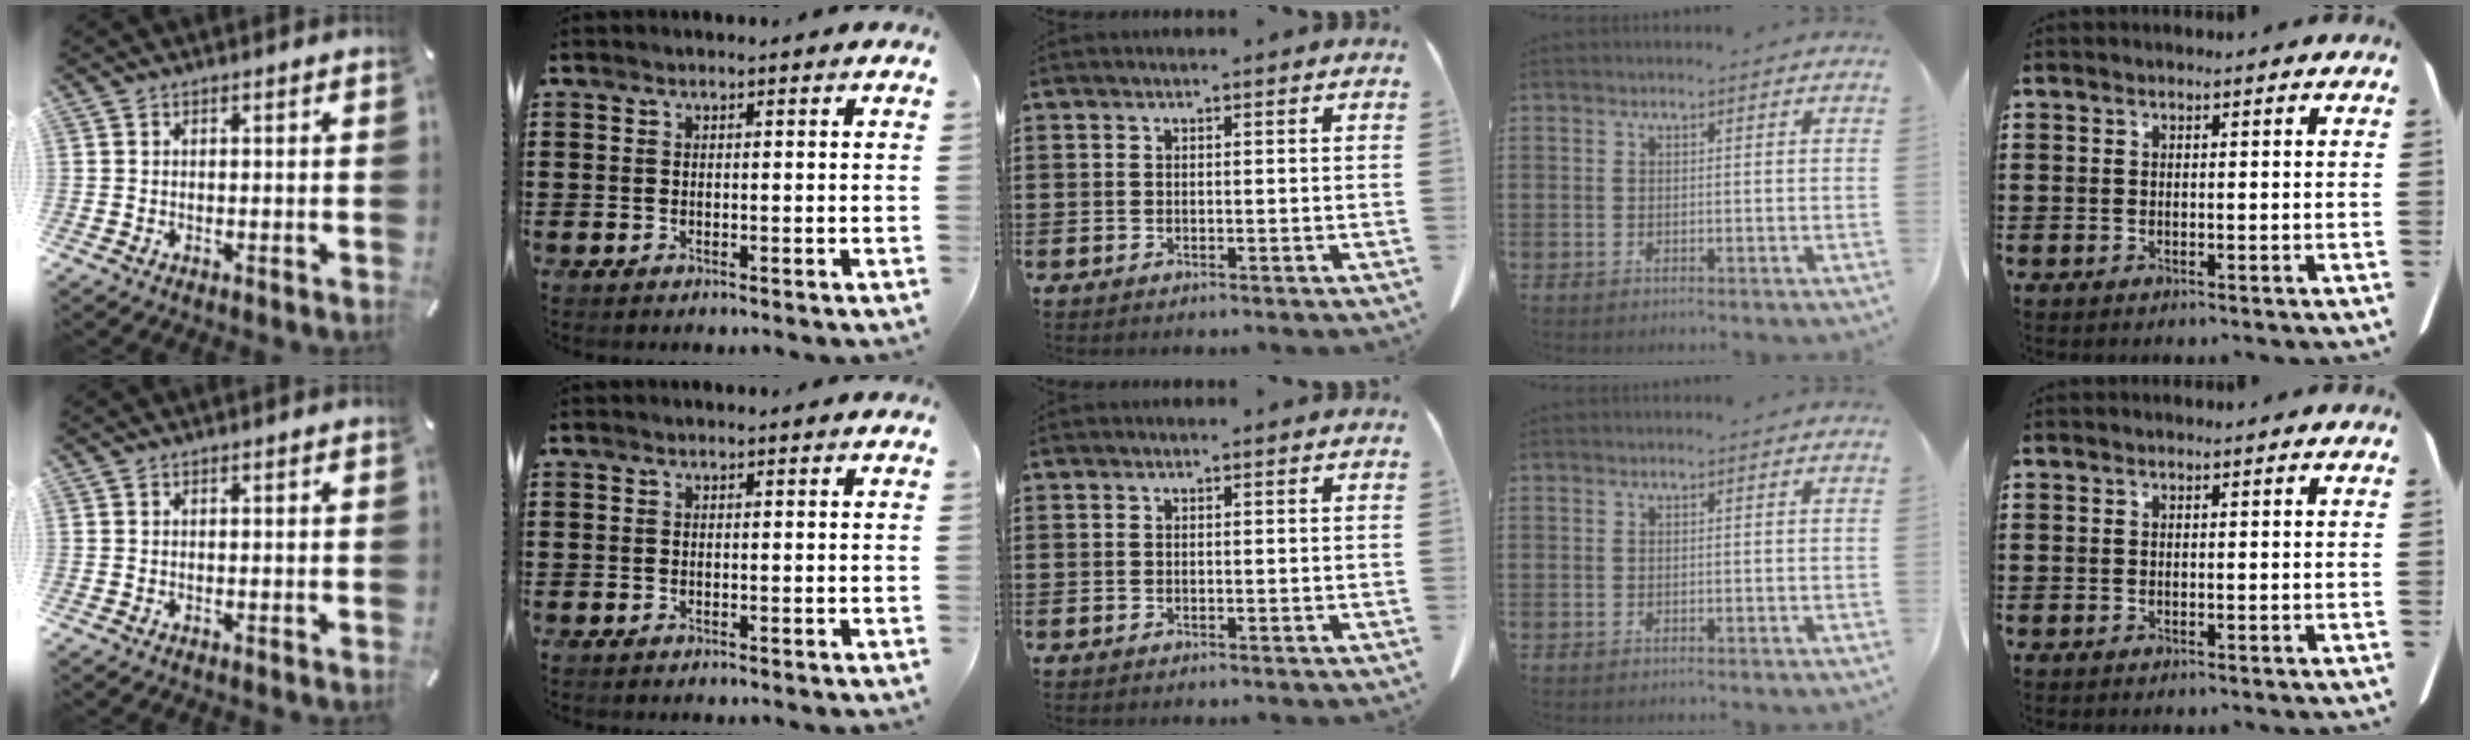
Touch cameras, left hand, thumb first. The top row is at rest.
{}